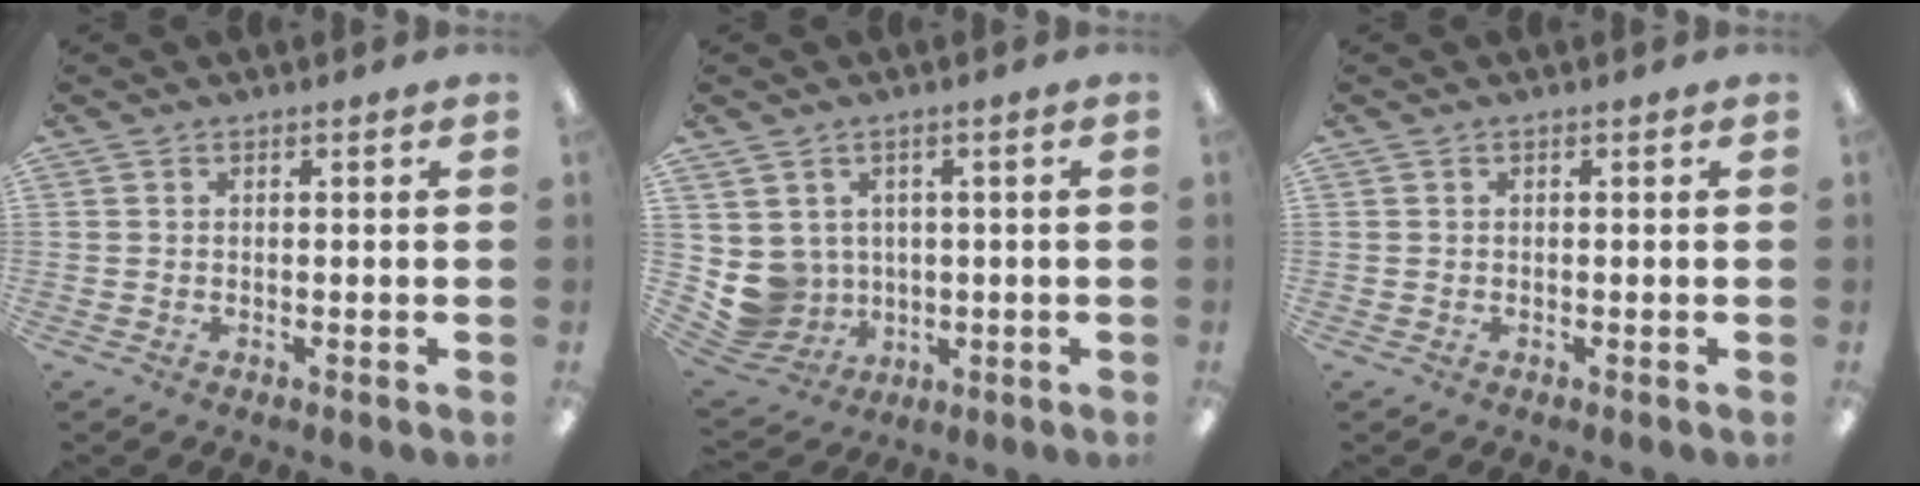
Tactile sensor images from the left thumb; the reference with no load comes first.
{"total": 6.5, "force": [1.2, 6.3, 0.6], "torque": [-0.042, -0.015, 0.033]}
{"total": 0.0}